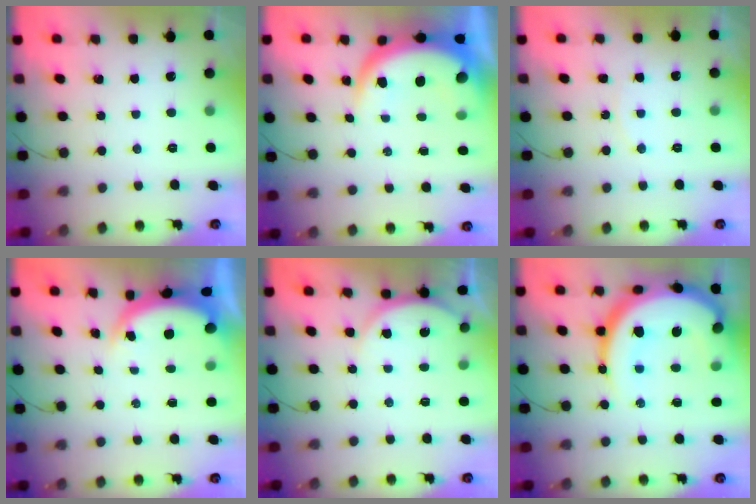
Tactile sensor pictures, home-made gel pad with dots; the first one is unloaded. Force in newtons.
{"total": 9.1, "press": 9.1, "slide": 0.7}
{"total": 6.3, "press": 6.3, "slide": 0.5}
{"total": 4.6, "press": 4.6, "slide": 0.7}
{"total": 5.0, "press": 5.0, "slide": 0.6}
{"total": 24.2, "press": 24.1, "slide": 2.1}